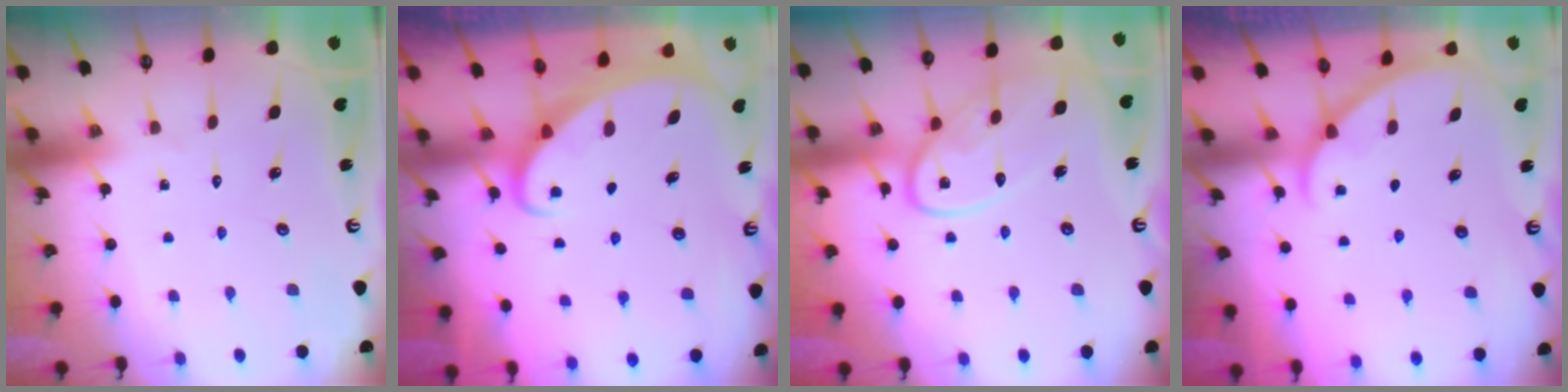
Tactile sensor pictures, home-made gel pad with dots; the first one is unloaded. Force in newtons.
{"total": 2.1, "press": 2.1, "slide": 0.2}
{"total": 13.9, "press": 13.8, "slide": 1.4}
{"total": 1.6, "press": 1.6, "slide": 0.2}